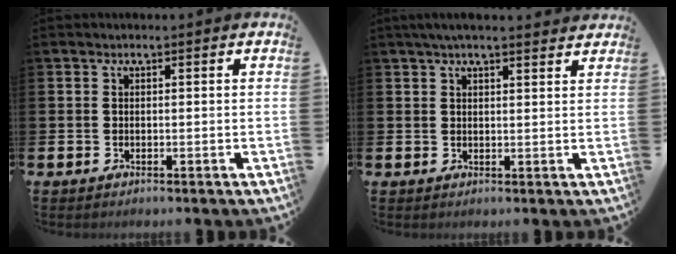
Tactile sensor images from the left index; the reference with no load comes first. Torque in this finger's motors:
{"motor_torque": [1.01, -1.11, 0.18, 0.12]}